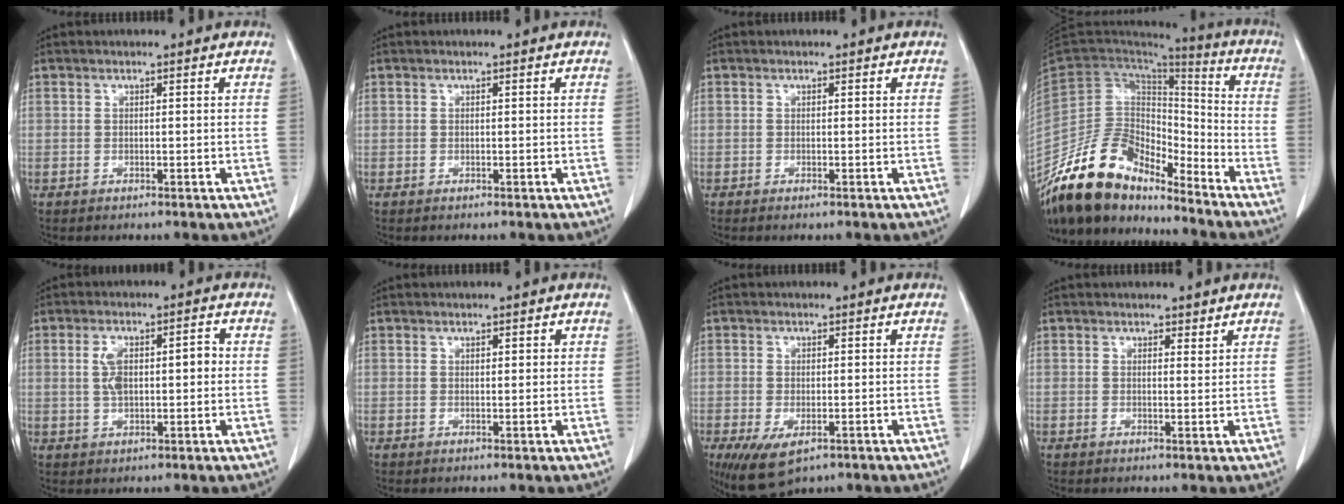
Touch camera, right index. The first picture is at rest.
{"total": 0.0}
{"total": 0.0}
{"total": 18.2, "force": [-14.9, 7.8, 6.8], "torque": [-0.122, 0.040, -0.273]}
{"total": 6.1, "force": [0.5, 2.8, 5.4], "torque": [-0.100, 0.020, 0.009]}
{"total": 1.1, "force": [0.6, 0.5, 0.7], "torque": [-0.008, 0.001, 0.007]}
{"total": 6.5, "force": [-3.4, 3.0, 4.7], "torque": [-0.079, -0.016, -0.050]}
{"total": 1.3, "force": [1.1, 0.5, 0.3], "torque": [-0.001, -0.006, 0.014]}